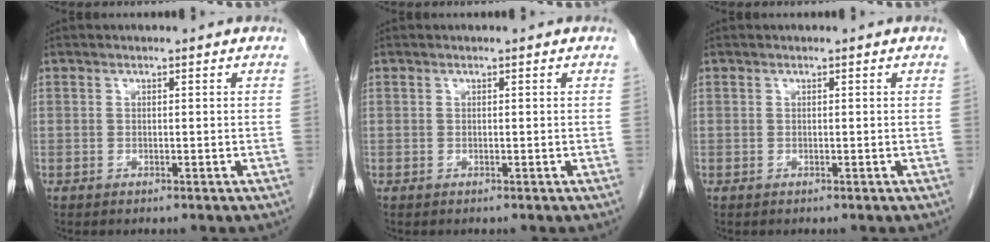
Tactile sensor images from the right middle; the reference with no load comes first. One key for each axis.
{"total": 0.0}
{"total": 0.0}